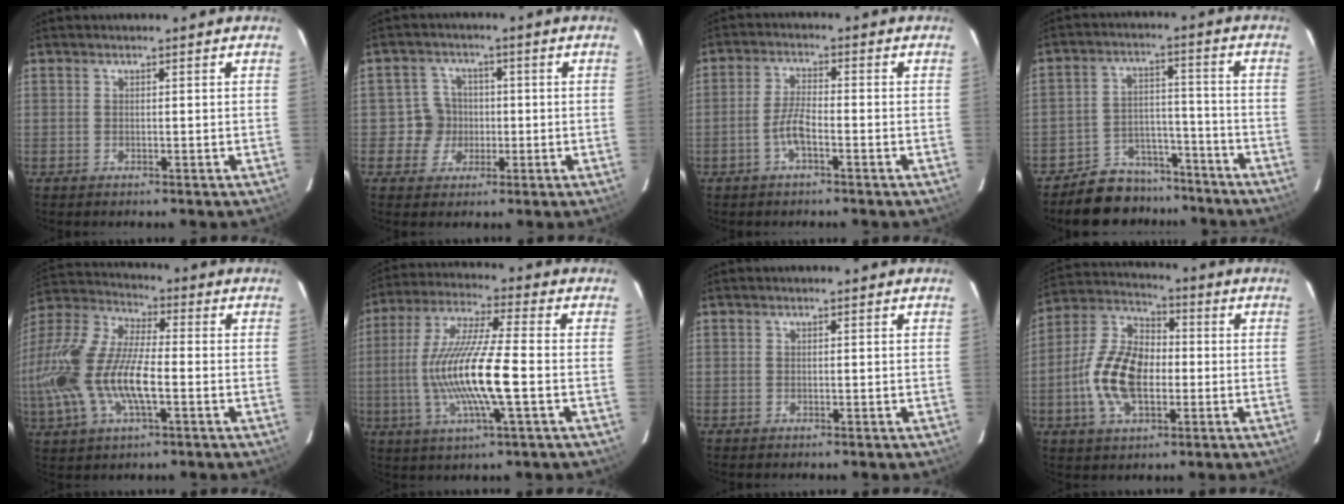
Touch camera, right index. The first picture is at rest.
{"total": 5.1, "force": [-0.8, 5.1, 0.1], "torque": [0.003, 0.014, -0.017]}
{"total": 4.5, "force": [-2.1, 1.1, 3.8], "torque": [-0.085, 0.005, -0.042]}
{"total": 10.4, "force": [-8.7, 5.4, 1.8], "torque": [-0.042, 0.041, -0.119]}
{"total": 21.4, "force": [-3.8, 8.7, 19.2], "torque": [-0.401, -0.015, -0.076]}
{"total": 15.6, "force": [-2.6, 1.4, 15.3], "torque": [-0.300, -0.006, -0.049]}
{"total": 0.0}
{"total": 14.6, "force": [-2.7, 8.4, 11.7], "torque": [-0.243, 0.012, -0.052]}